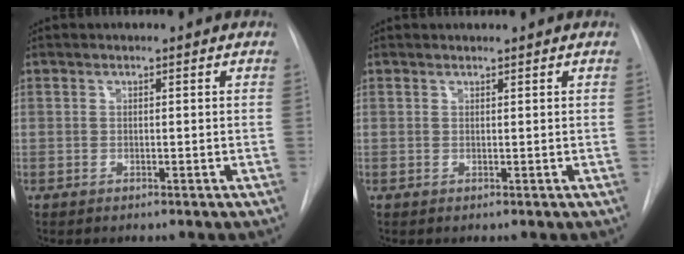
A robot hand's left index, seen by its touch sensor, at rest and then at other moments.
{"total": 0.6, "force": [0.5, -0.1, 0.0], "torque": [-0.003, 0.005, 0.013]}